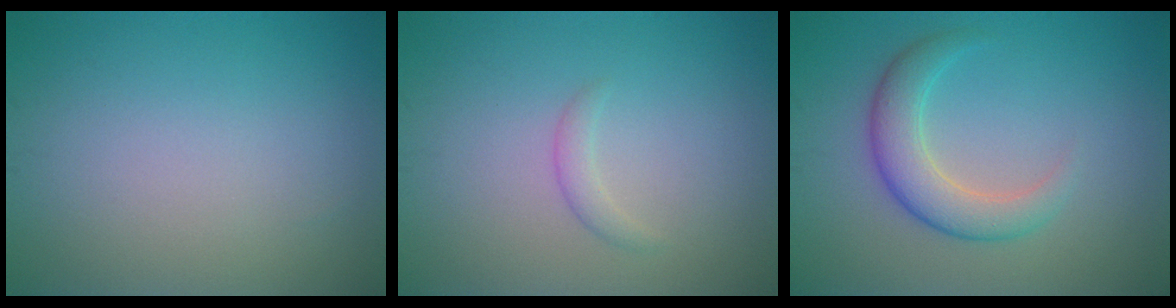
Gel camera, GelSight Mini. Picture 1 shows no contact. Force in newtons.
{"total": 1.1, "press": 1.1, "slide": 0.1}
{"total": 4.0, "press": 4.0, "slide": 0.1}